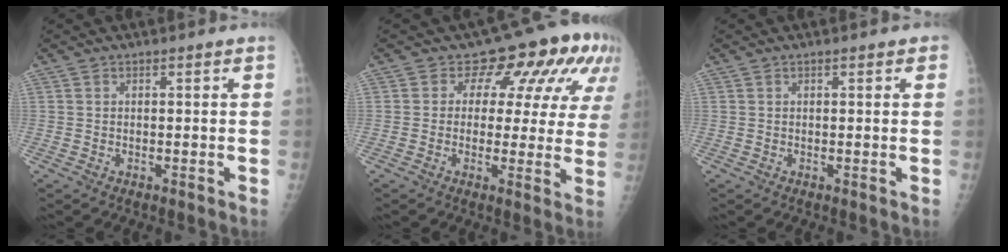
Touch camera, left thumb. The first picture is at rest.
{"total": 12.5, "force": [6.0, 7.6, 7.9], "torque": [-0.048, -0.017, 0.057]}
{"total": 1.2, "force": [0.8, 0.5, 0.8], "torque": [-0.006, -0.001, 0.008]}